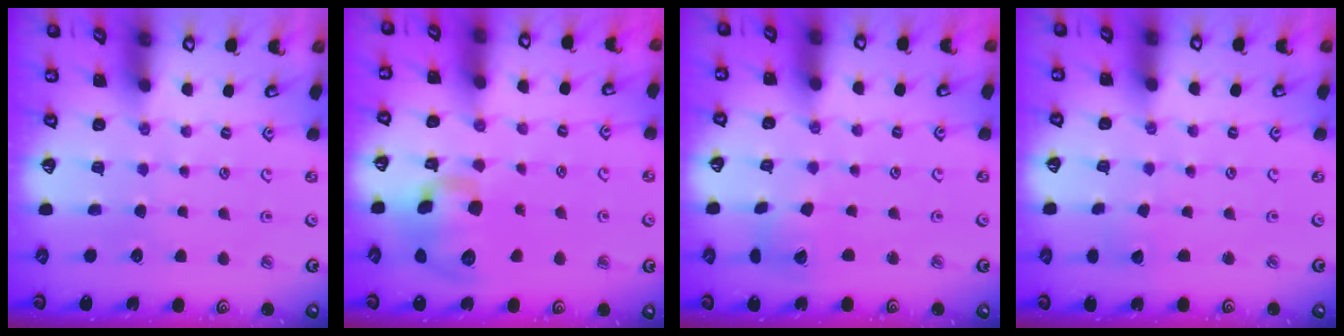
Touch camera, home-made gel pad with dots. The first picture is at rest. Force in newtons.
{"total": 12.2, "press": 12.0, "slide": 2.1}
{"total": 6.4, "press": 6.4, "slide": 0.9}
{"total": 1.8, "press": 1.8, "slide": 0.1}